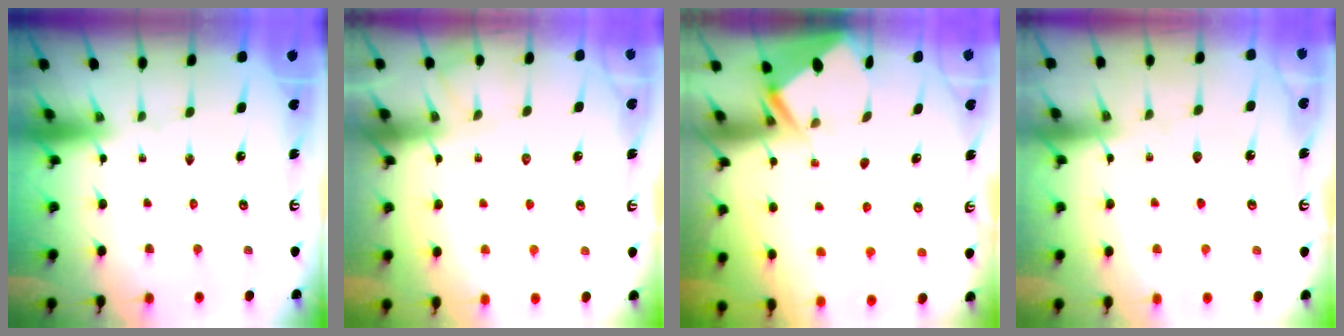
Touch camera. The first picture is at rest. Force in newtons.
{"total": 4.5, "press": 4.5, "slide": 0.5}
{"total": 2.9, "press": 2.8, "slide": 0.4}
{"total": 3.9, "press": 3.9, "slide": 0.4}